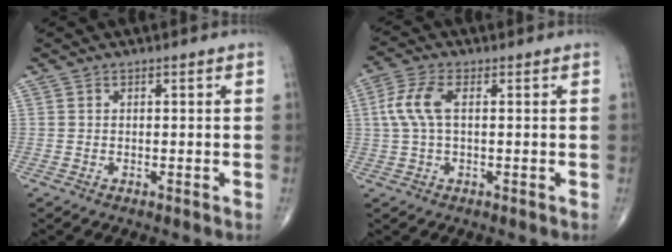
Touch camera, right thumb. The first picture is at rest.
{"total": 6.6, "force": [1.0, 3.0, 5.8], "torque": [-0.147, 0.017, 0.017]}